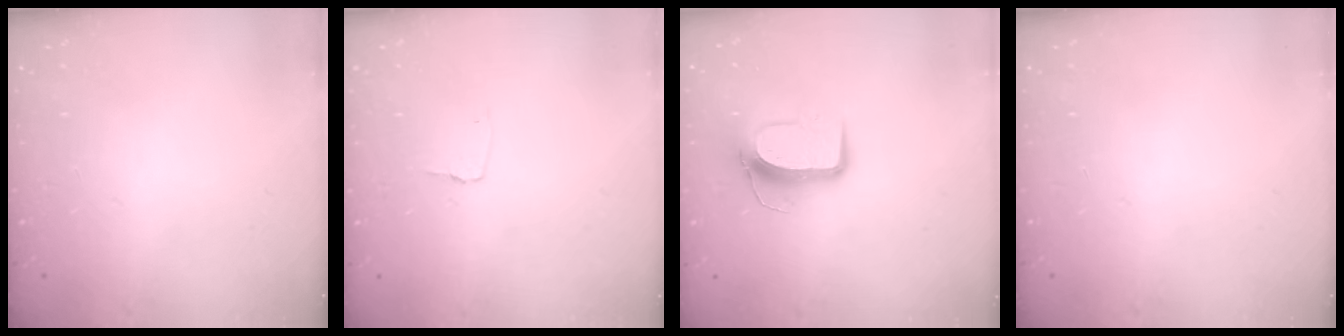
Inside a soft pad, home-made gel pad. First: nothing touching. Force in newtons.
{"total": 2.7, "press": 2.7, "slide": 0.3}
{"total": 10.1, "press": 10.1, "slide": 0.2}
{"total": 0.0}